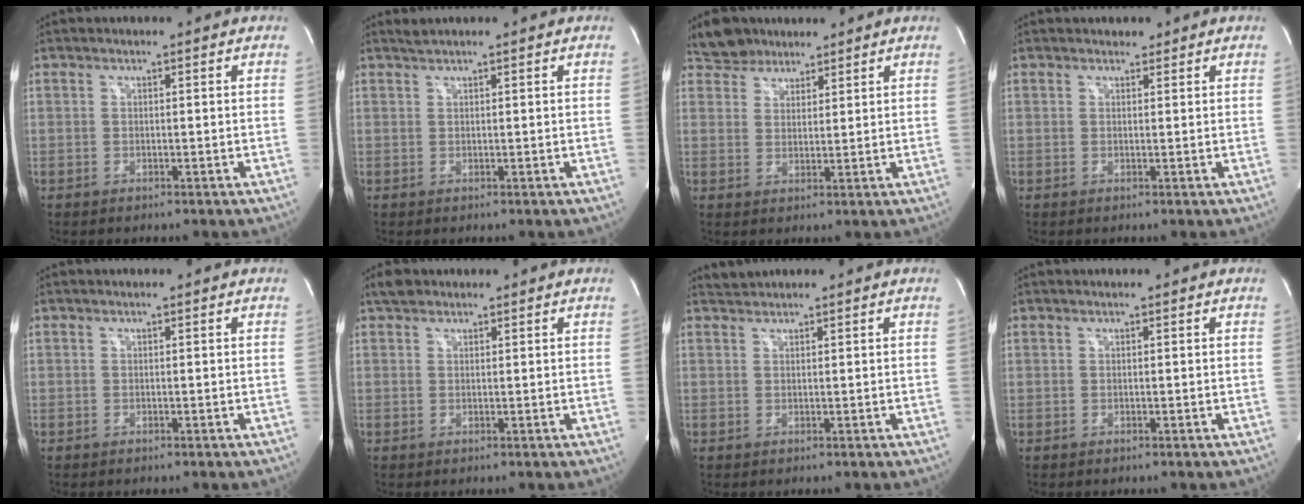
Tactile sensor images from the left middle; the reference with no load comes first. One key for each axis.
{"total": 0.8, "fx": 0.7, "fy": -0.2, "fz": 0.2, "tx": -0.009, "ty": 0.006, "tz": 0.020}
{"total": 4.9, "fx": 4.0, "fy": 2.8, "fz": 0.4, "tx": -0.011, "ty": 0.016, "tz": 0.070}
{"total": 1.0, "fx": 0.8, "fy": 0.6, "fz": 0.0, "tx": -0.002, "ty": 0.002, "tz": 0.009}
{"total": 0.0}
{"total": 2.0, "fx": 1.6, "fy": 1.1, "fz": 0.5, "tx": -0.012, "ty": 0.015, "tz": 0.026}
{"total": 1.2, "fx": 1.2, "fy": -0.1, "fz": -0.4, "tx": -0.003, "ty": 0.009, "tz": 0.028}
{"total": 0.0}